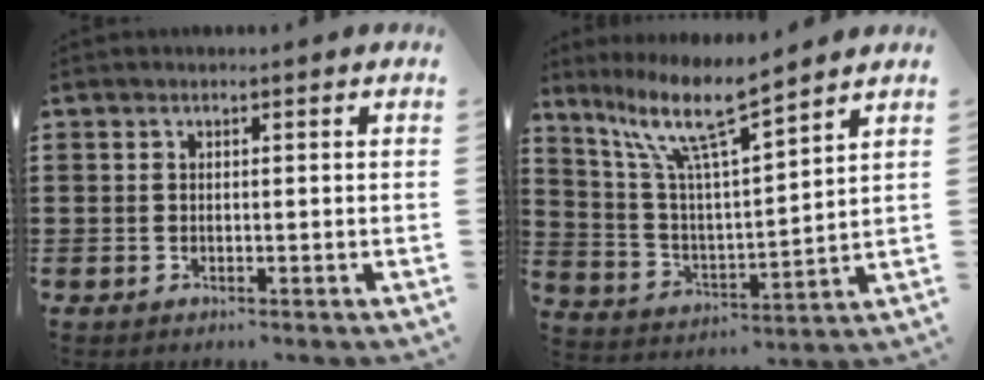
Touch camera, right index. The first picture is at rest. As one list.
[{"total": 10.8, "force": [8.3, 1.0, 6.9], "torque": [-0.158, -0.032, 0.146]}]